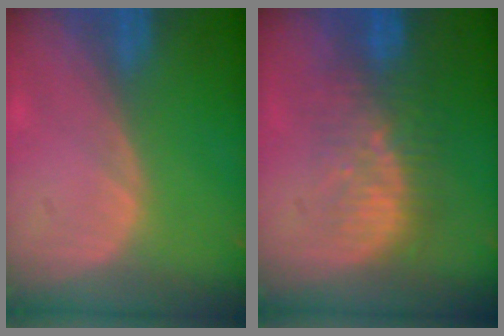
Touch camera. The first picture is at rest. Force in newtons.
{"total": 8.2, "press": 7.6, "slide": 3.1}